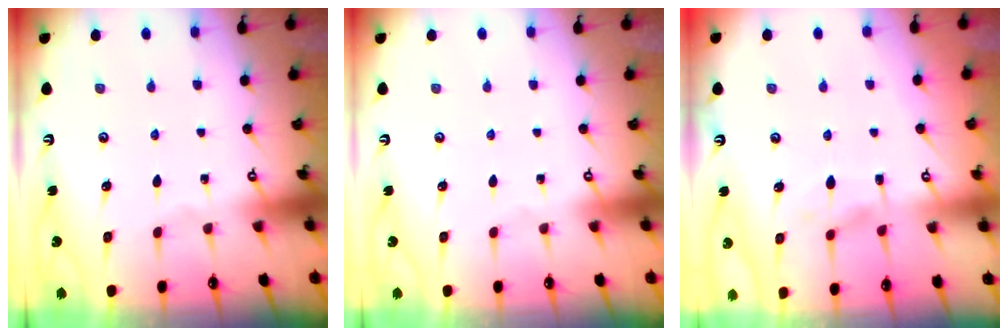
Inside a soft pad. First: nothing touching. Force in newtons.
{"total": 0.0}
{"total": 2.0, "press": 1.7, "slide": 1.0}